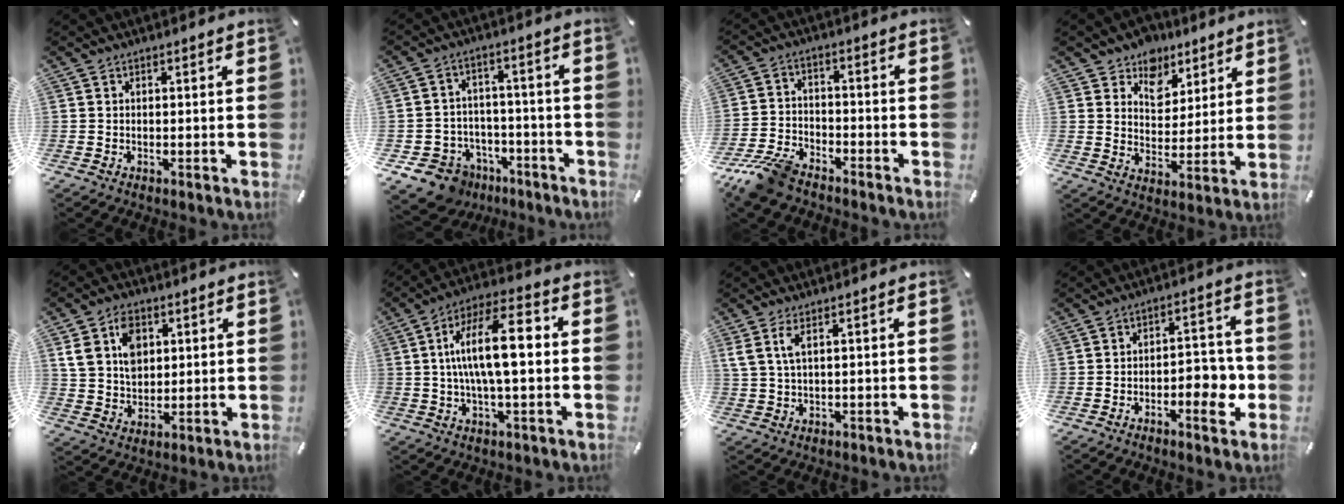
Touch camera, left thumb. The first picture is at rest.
{"total": 9.7, "force": [-5.9, 7.3, 2.3], "torque": [-0.053, 0.042, -0.101]}
{"total": 9.7, "force": [-7.9, 4.0, 4.0], "torque": [-0.086, 0.036, -0.153]}
{"total": 8.5, "force": [5.7, 6.2, 0.5], "torque": [-0.013, -0.053, 0.105]}
{"total": 9.9, "force": [3.3, 7.7, 5.3], "torque": [-0.112, 0.006, 0.058]}
{"total": 14.9, "force": [1.1, 5.2, 13.9], "torque": [-0.256, 0.006, 0.017]}
{"total": 4.0, "force": [1.6, 1.2, 3.4], "torque": [-0.080, 0.000, 0.024]}
{"total": 8.1, "force": [-3.0, 3.9, 6.4], "torque": [-0.081, 0.014, -0.049]}